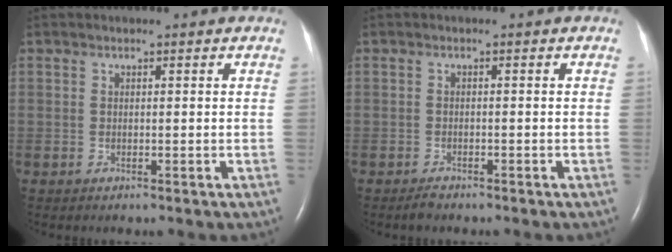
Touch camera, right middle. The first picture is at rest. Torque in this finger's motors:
{"motor_torque": [0.28, -0.11, -0.05, -0.01]}